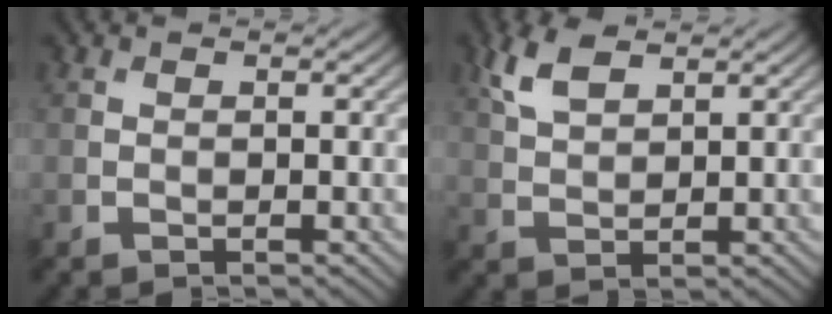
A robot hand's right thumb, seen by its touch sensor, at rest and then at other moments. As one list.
[{"total": 4.7, "force": [2.9, 2.0, 3.1], "torque": [-0.082, 0.008, 0.062]}]